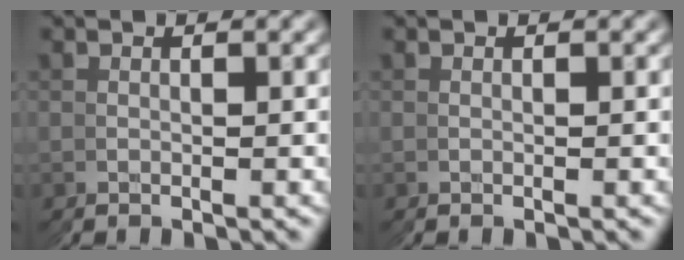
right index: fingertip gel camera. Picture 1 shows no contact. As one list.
[{"total": 0.0}]